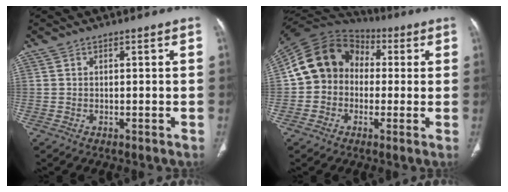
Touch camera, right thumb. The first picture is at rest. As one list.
[{"total": 13.8, "force": [0.6, 11.8, 7.2], "torque": [-0.109, 0.038, -0.003]}]